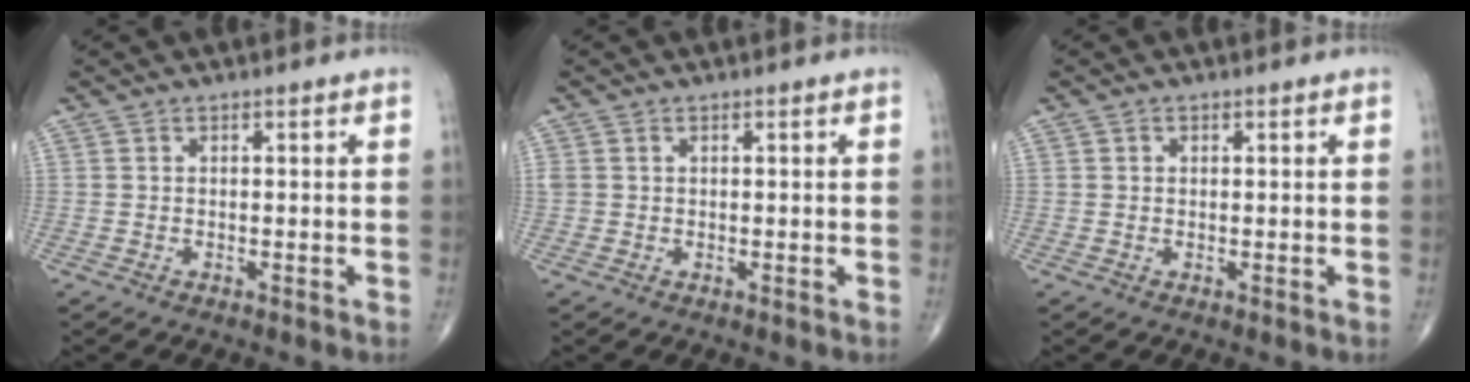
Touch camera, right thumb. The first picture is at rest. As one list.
[{"total": 0.7, "force": [0.2, 0.6, 0.2], "torque": [0.002, 0.001, 0.003]}, {"total": 0.8, "force": [0.3, 0.7, 0.2], "torque": [0.001, 0.000, 0.004]}]